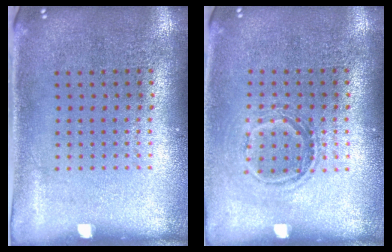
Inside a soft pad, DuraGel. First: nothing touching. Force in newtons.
{"total": 1.1, "press": 1.0, "slide": 0.5}